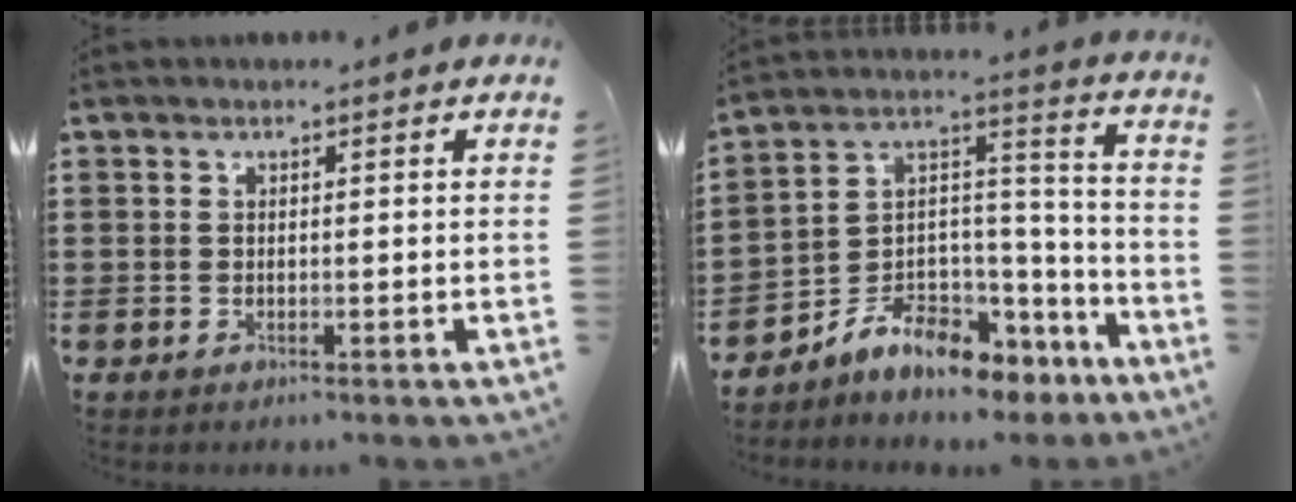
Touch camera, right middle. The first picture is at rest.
{"total": 7.7, "force": [-6.6, 3.2, 2.2], "torque": [-0.048, 0.005, -0.126]}